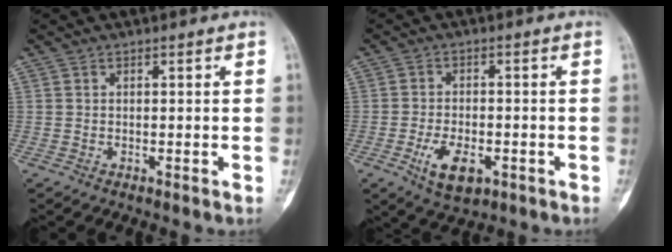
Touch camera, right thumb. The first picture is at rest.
{"total": 7.4, "force": [-2.9, 4.1, 5.5], "torque": [-0.090, 0.006, -0.040]}